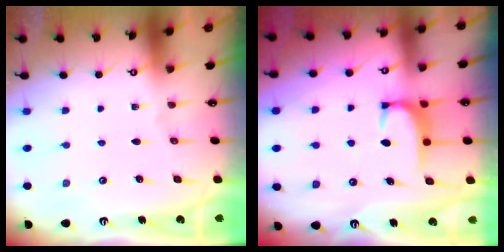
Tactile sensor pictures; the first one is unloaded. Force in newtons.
{"total": 1.8, "press": 1.7, "slide": 0.5}